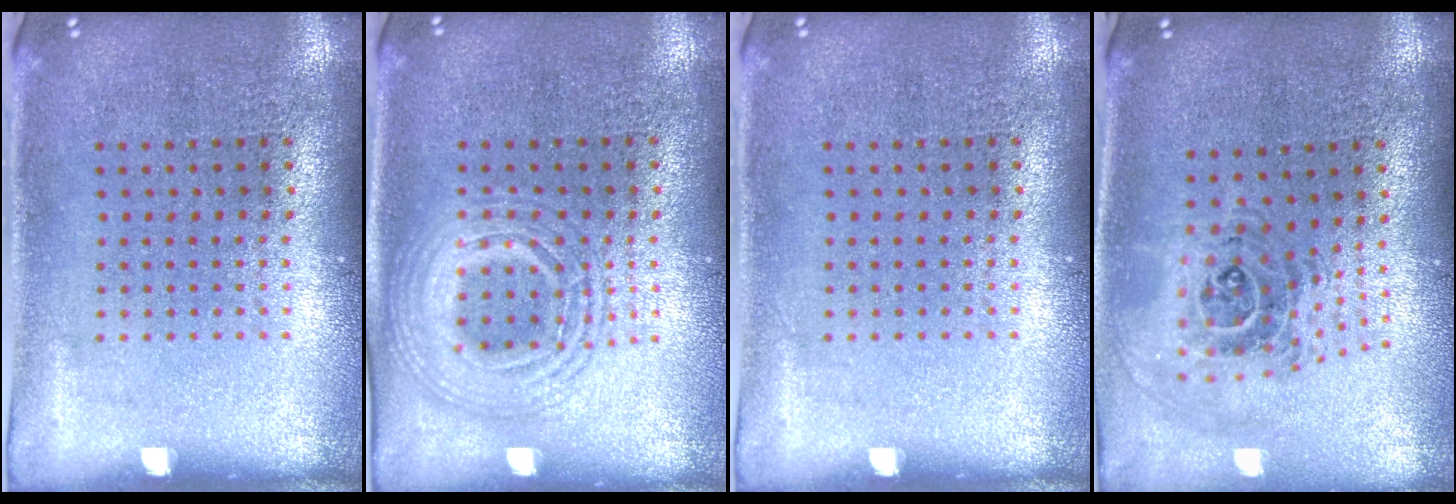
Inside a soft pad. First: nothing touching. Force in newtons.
{"total": 2.6, "press": 2.6, "slide": 0.2}
{"total": 0.0}
{"total": 1.2, "press": 1.1, "slide": 0.5}